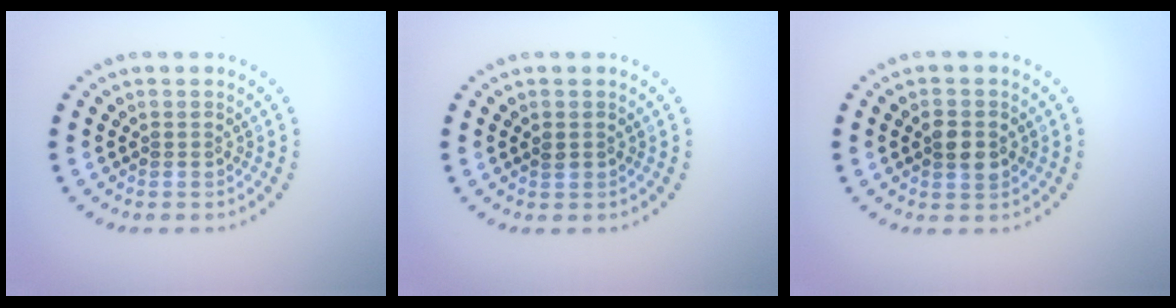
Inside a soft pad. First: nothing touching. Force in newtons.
{"total": 0.7, "press": 0.7, "slide": 0.0}
{"total": 2.5, "press": 2.5, "slide": 0.1}